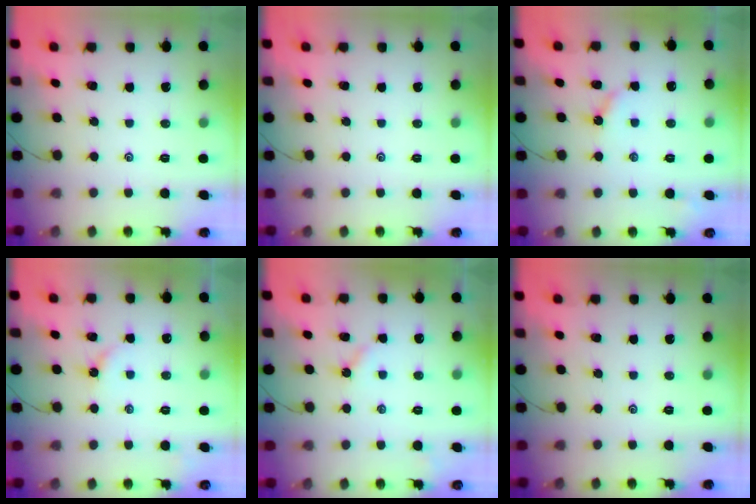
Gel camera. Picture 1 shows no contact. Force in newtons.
{"total": 0.0}
{"total": 4.1, "press": 4.1, "slide": 0.4}
{"total": 2.9, "press": 2.8, "slide": 0.4}
{"total": 2.8, "press": 2.7, "slide": 0.3}
{"total": 0.0}